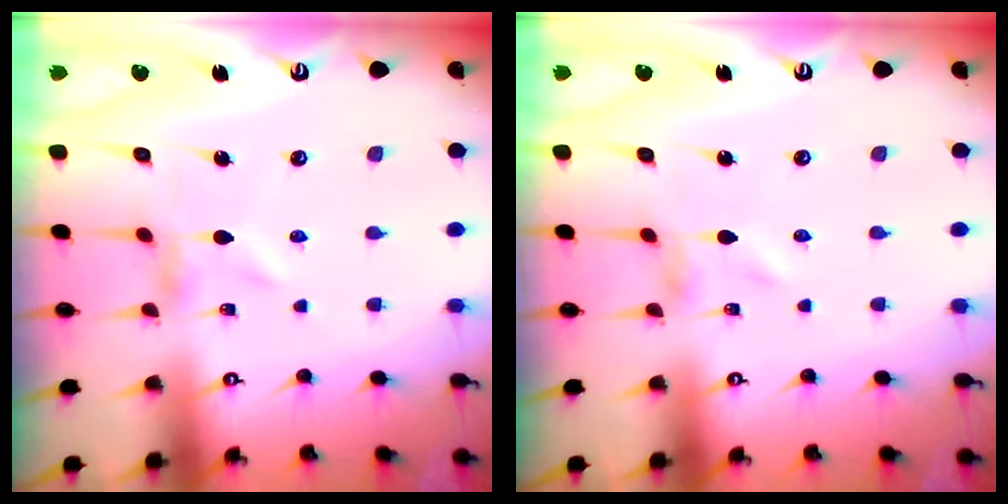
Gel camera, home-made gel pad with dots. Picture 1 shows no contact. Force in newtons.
{"total": 0.8, "press": 0.8, "slide": 0.2}